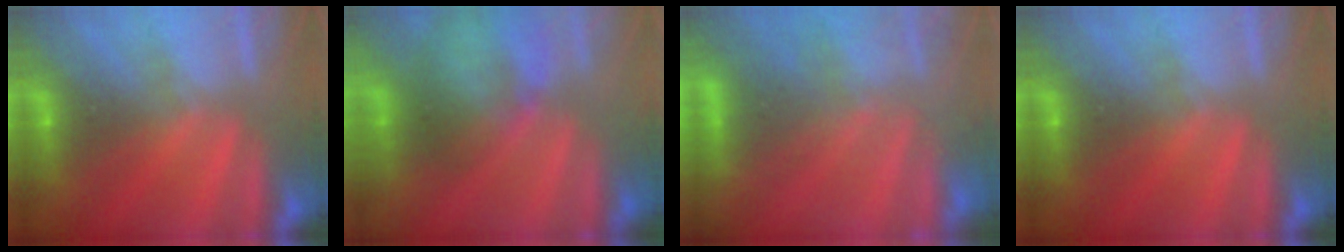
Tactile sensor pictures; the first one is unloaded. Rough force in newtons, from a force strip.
{"total": 6.5}
{"total": 7.9}
{"total": 0.0}